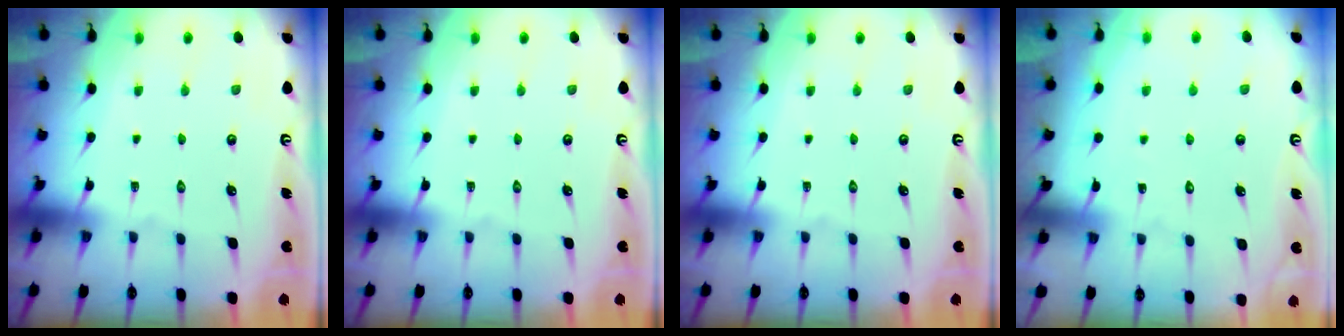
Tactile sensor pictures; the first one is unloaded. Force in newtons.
{"total": 0.0}
{"total": 0.0}
{"total": 5.9, "press": 5.9, "slide": 0.4}